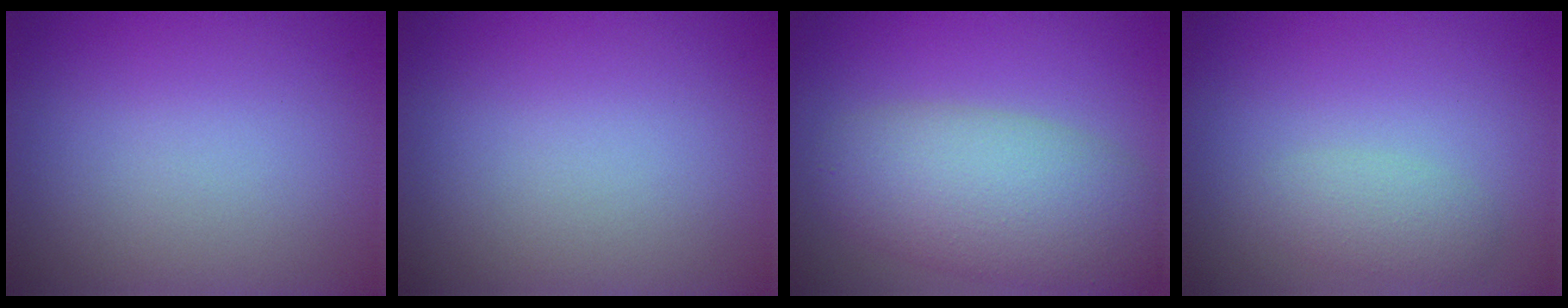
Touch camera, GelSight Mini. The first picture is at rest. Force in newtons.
{"total": 0.0}
{"total": 7.0, "press": 7.0, "slide": 0.3}
{"total": 1.7, "press": 1.7, "slide": 0.1}